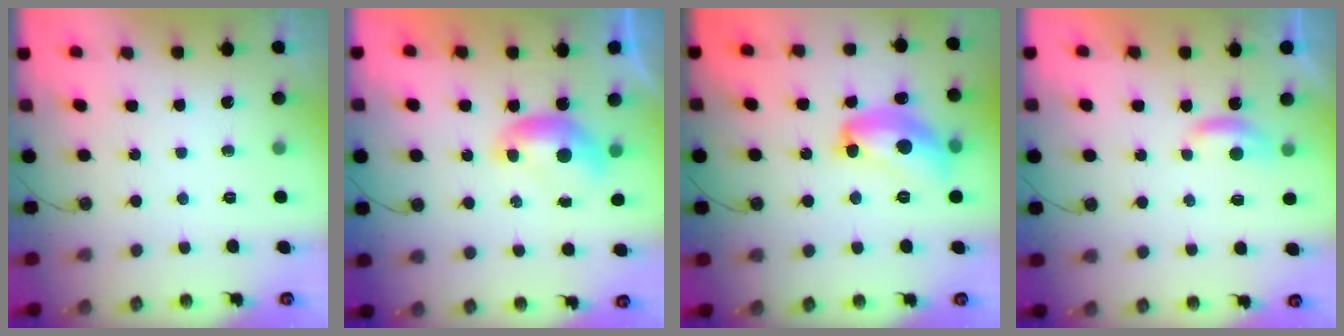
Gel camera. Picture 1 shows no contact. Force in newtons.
{"total": 0.0}
{"total": 10.8, "press": 10.7, "slide": 0.9}
{"total": 2.0, "press": 2.0, "slide": 0.4}